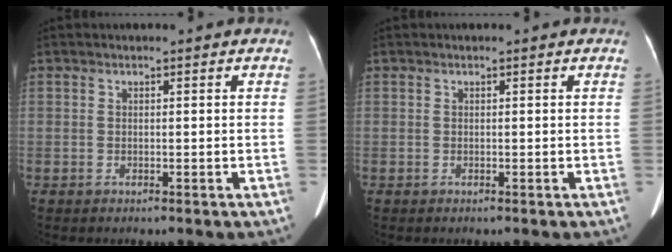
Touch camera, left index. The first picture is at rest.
{"total": 0.0}